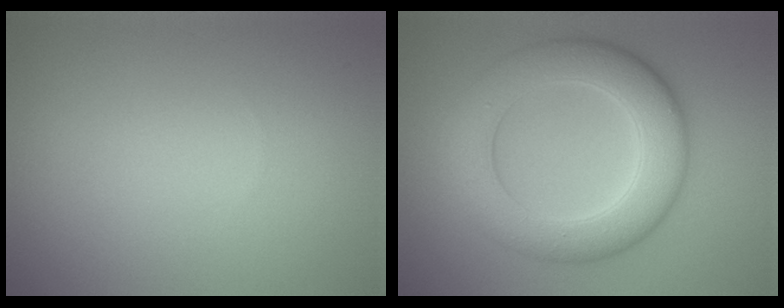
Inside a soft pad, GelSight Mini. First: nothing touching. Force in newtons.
{"total": 7.4, "press": 7.4, "slide": 0.1}